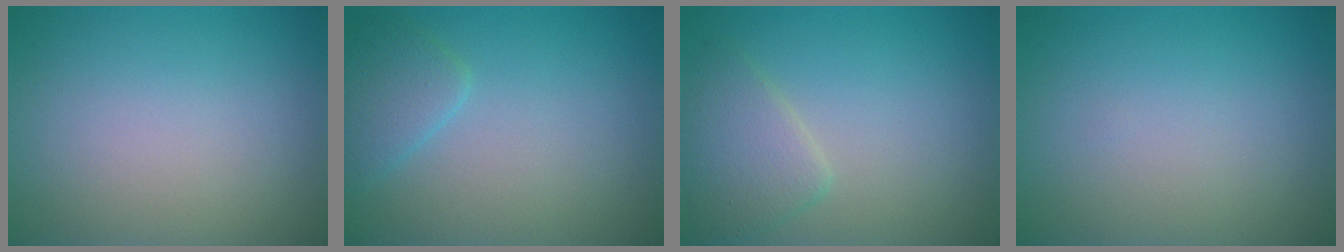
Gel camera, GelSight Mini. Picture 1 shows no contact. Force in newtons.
{"total": 2.2, "press": 2.2, "slide": 0.1}
{"total": 2.9, "press": 2.9, "slide": 0.1}
{"total": 0.0}